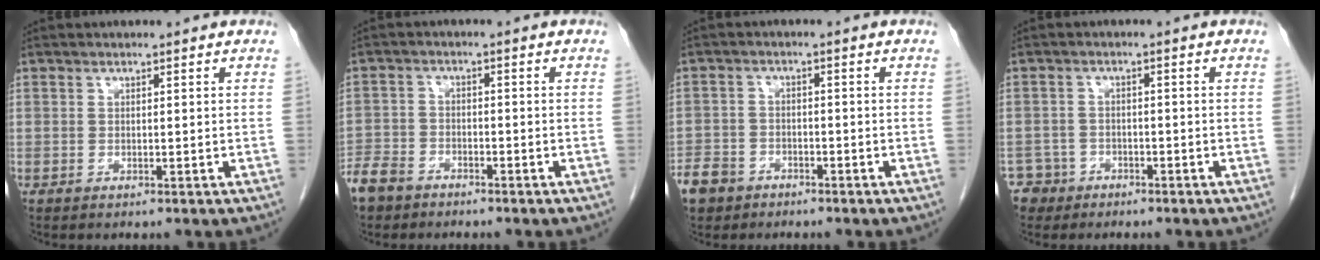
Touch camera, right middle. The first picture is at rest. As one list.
[{"total": 6.1, "force": [-4.9, 3.3, 1.5], "torque": [-0.035, 0.002, -0.093]}, {"total": 6.3, "force": [-4.4, 4.2, 1.4], "torque": [-0.034, 0.007, -0.078]}, {"total": 3.7, "force": [-2.4, 2.7, -0.6], "torque": [0.017, 0.010, -0.044]}]